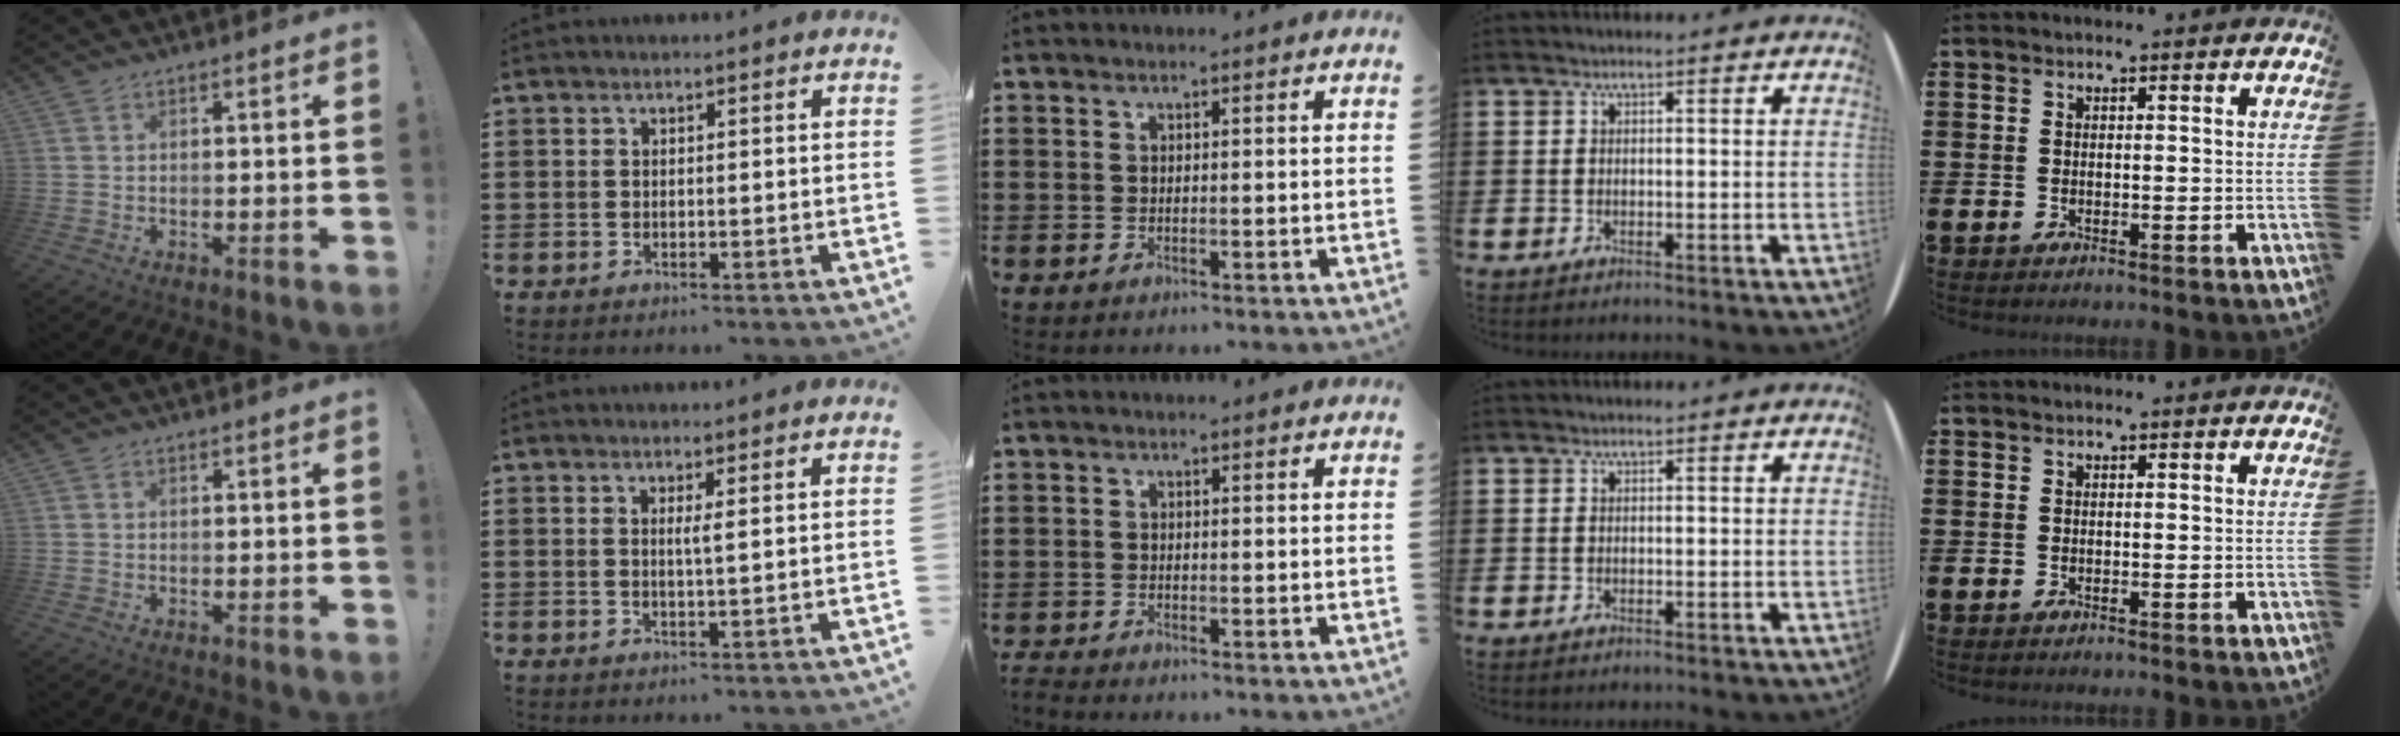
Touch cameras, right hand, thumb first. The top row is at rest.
{"index": {"total": 1.3, "force": [0.5, -0.2, 1.2], "torque": [-0.023, -0.001, 0.006]}, "middle": {"total": 1.0, "force": [-1.0, 0.0, 0.1], "torque": [-0.005, -0.002, -0.019]}}